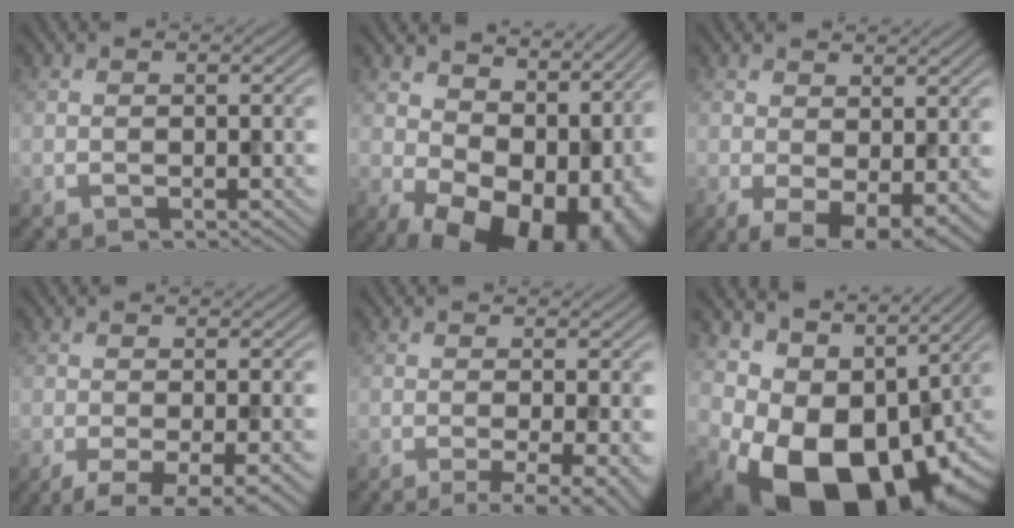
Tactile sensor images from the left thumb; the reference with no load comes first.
{"total": 15.4, "force": [0.8, 11.2, 10.5], "torque": [-0.119, -0.034, 0.068]}
{"total": 6.2, "force": [-1.1, 3.5, 5.1], "torque": [-0.092, -0.023, -0.006]}
{"total": 5.6, "force": [-2.8, 1.4, 4.6], "torque": [-0.078, -0.005, -0.045]}
{"total": 5.4, "force": [-2.1, 1.1, 4.9], "torque": [-0.070, -0.003, -0.032]}
{"total": 16.5, "force": [-2.4, 11.4, 11.7], "torque": [-0.187, -0.029, -0.013]}